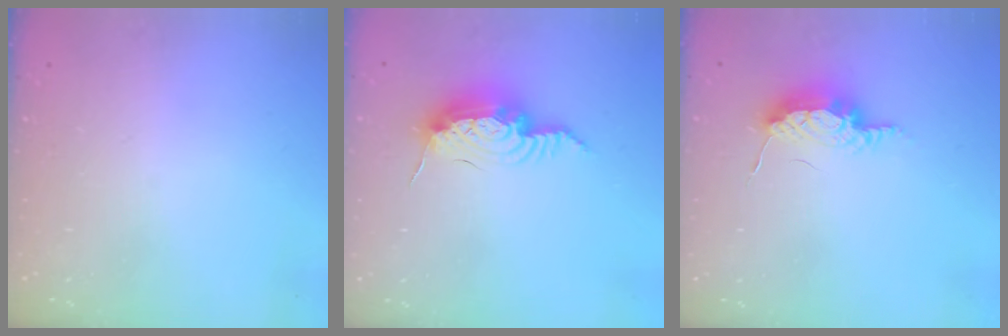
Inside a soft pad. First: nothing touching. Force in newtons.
{"total": 16.5, "press": 16.5, "slide": 0.8}
{"total": 7.5, "press": 7.5, "slide": 0.9}